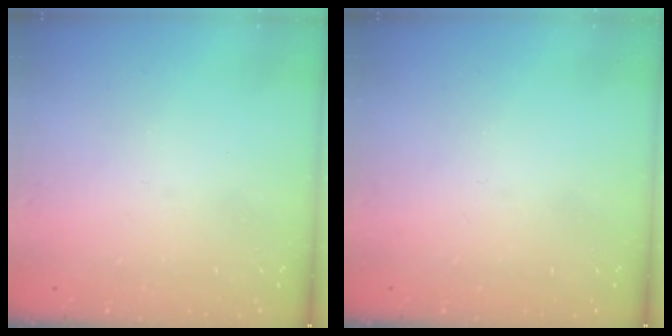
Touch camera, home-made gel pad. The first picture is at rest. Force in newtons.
{"total": 0.0}